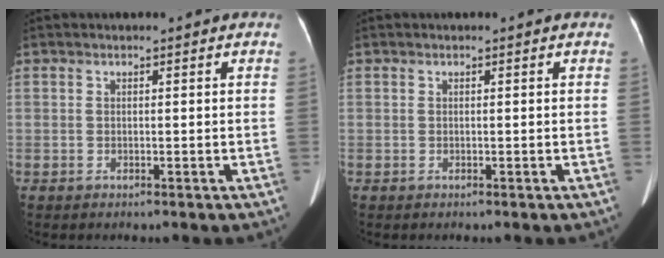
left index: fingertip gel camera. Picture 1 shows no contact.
{"total": 0.0}